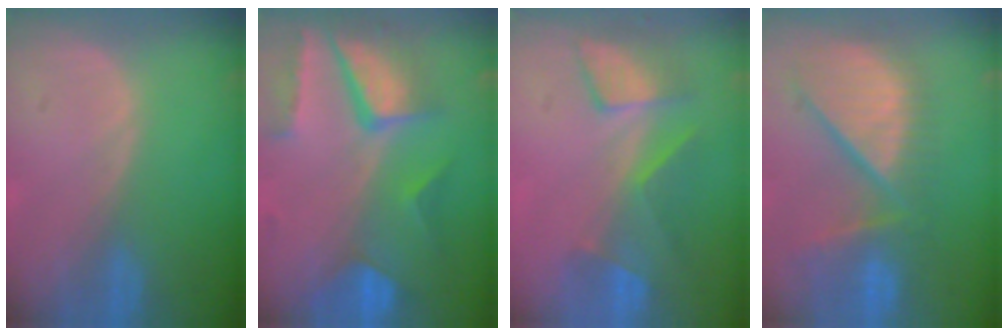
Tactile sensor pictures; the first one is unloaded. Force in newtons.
{"total": 10.4, "press": 8.8, "slide": 5.5}
{"total": 7.5, "press": 6.9, "slide": 3.0}
{"total": 11.7, "press": 10.4, "slide": 5.3}